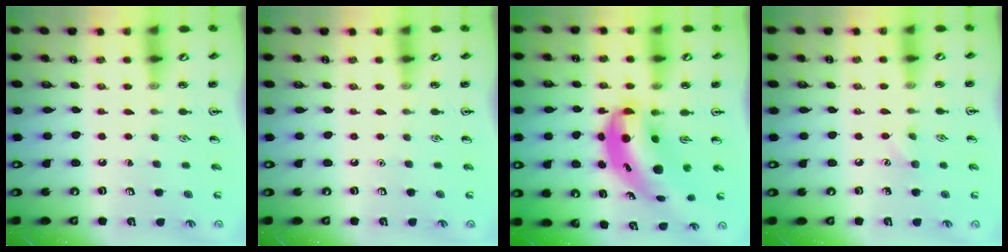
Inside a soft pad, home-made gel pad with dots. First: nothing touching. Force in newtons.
{"total": 0.0}
{"total": 9.4, "press": 9.0, "slide": 2.5}
{"total": 5.2, "press": 4.9, "slide": 1.6}